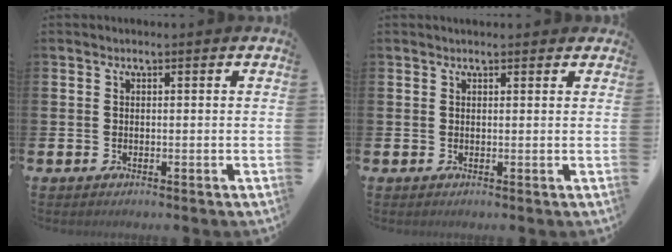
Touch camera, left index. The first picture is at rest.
{"total": 1.0, "force": [0.8, 0.4, 0.2], "torque": [0.004, 0.002, 0.013]}